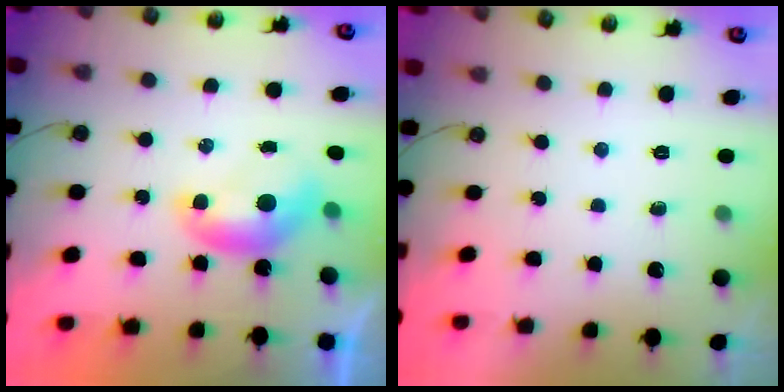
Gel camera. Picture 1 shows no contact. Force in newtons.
{"total": 0.0}